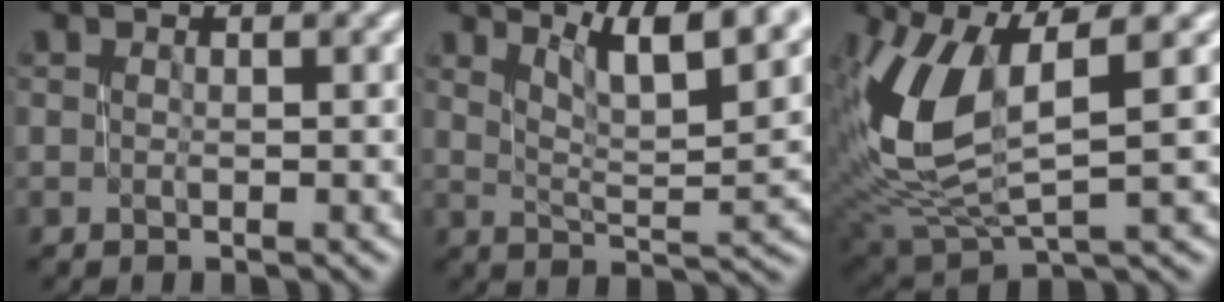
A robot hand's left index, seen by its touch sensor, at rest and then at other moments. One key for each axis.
{"total": 9.7, "fx": 6.7, "fy": 2.4, "fz": 6.6, "tx": -0.087, "ty": 0.010, "tz": 0.095}
{"total": 8.9, "fx": 2.1, "fy": 4.0, "fz": 7.6, "tx": -0.185, "ty": -0.004, "tz": 0.046}